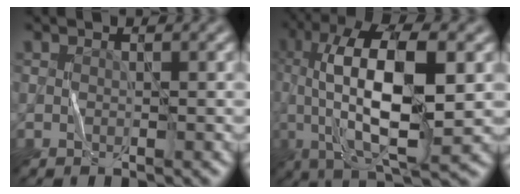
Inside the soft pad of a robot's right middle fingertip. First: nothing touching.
{"total": 12.4, "force": [0.4, 4.2, 11.7], "torque": [-0.217, 0.012, 0.004]}